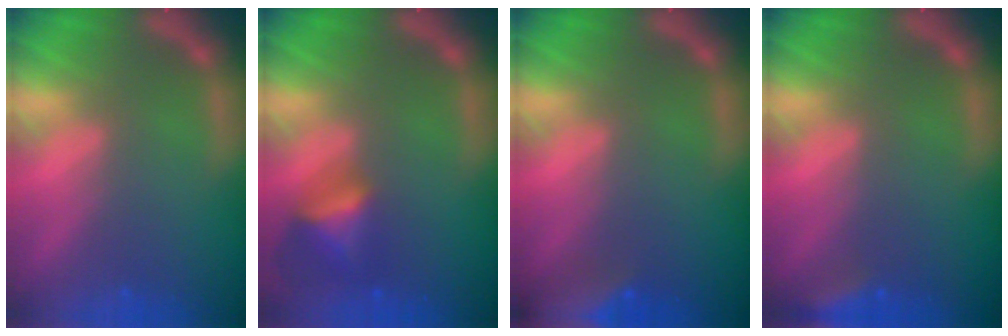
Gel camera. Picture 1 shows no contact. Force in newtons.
{"total": 4.0}
{"total": 8.5}
{"total": 2.9}